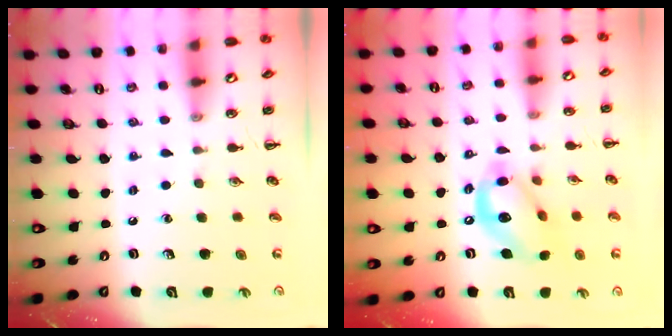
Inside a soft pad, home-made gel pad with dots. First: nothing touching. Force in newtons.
{"total": 13.5, "press": 13.0, "slide": 3.6}